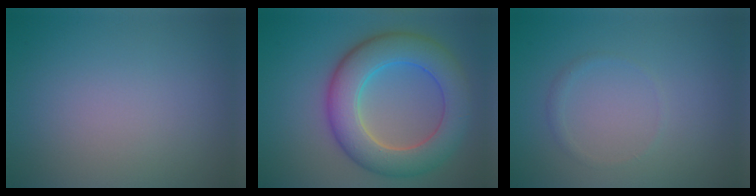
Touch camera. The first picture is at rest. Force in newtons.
{"total": 8.5, "press": 8.5, "slide": 0.2}
{"total": 0.7, "press": 0.7, "slide": 0.0}